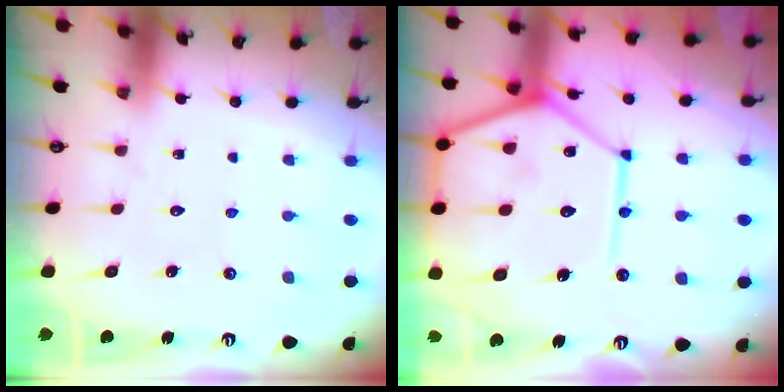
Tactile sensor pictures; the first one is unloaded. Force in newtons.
{"total": 20.6, "press": 20.5, "slide": 2.3}